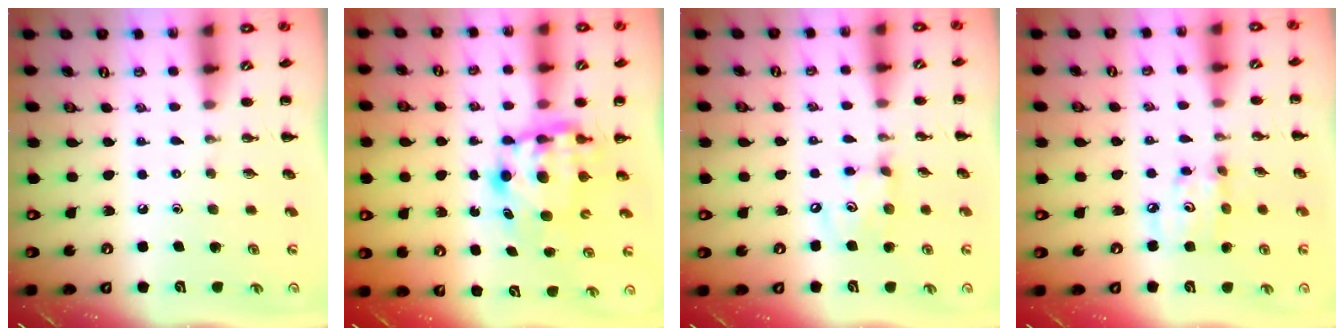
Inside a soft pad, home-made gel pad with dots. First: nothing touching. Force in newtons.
{"total": 6.8, "press": 6.8, "slide": 1.0}
{"total": 6.8, "press": 6.7, "slide": 1.2}
{"total": 5.8, "press": 5.7, "slide": 0.9}